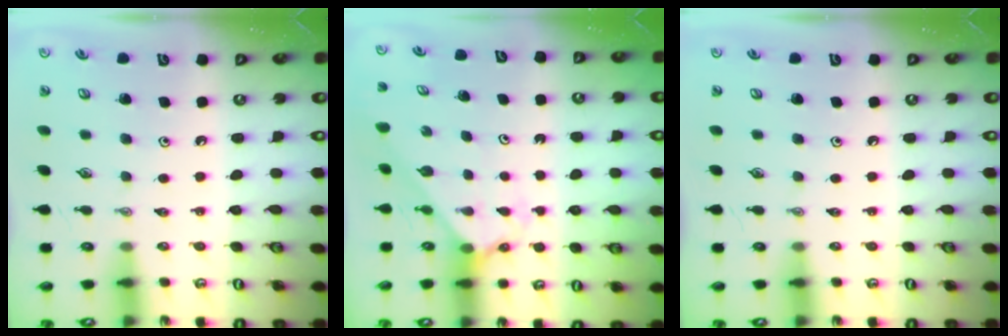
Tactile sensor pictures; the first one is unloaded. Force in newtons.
{"total": 2.5, "press": 2.5, "slide": 0.2}
{"total": 0.0}